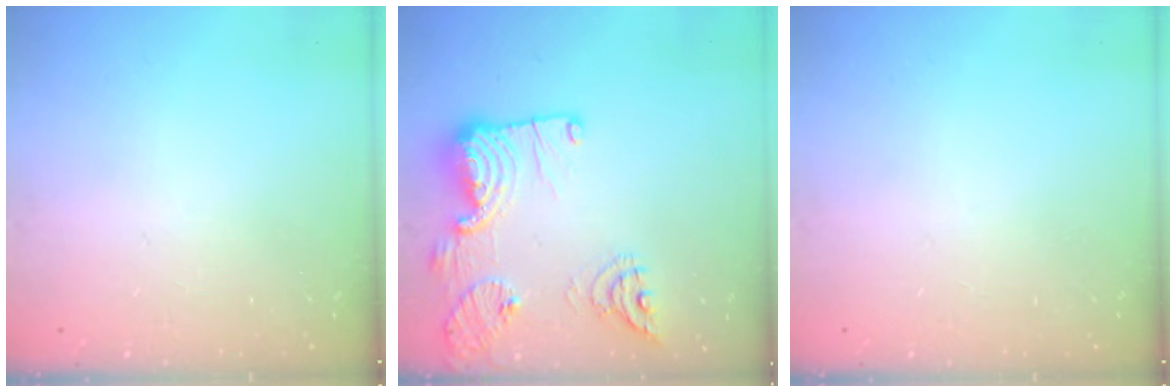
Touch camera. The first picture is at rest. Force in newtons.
{"total": 19.1, "press": 18.3, "slide": 5.5}
{"total": 0.0}